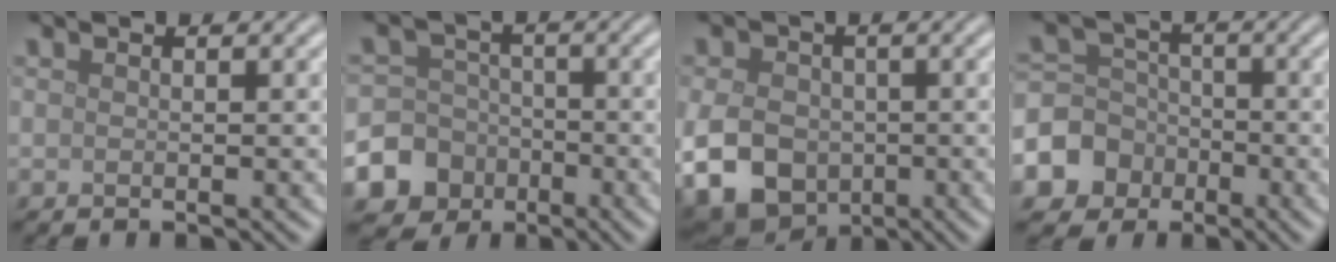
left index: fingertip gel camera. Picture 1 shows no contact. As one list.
[{"total": 8.7, "force": [-3.9, 7.7, 1.0], "torque": [-0.016, -0.018, -0.095]}, {"total": 10.2, "force": [-2.9, 8.0, 5.8], "torque": [-0.108, -0.027, -0.065]}, {"total": 6.1, "force": [-2.6, 5.4, 1.3], "torque": [-0.015, 0.002, -0.082]}]